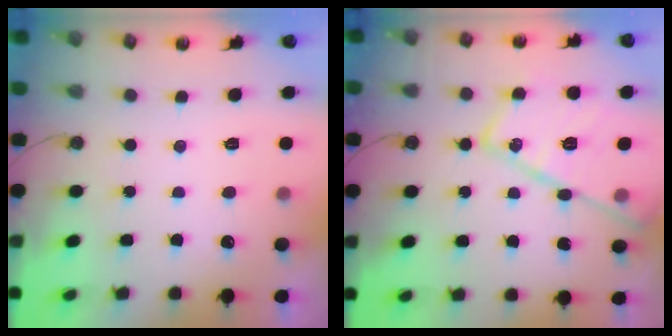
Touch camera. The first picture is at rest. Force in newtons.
{"total": 19.1, "press": 19.0, "slide": 1.4}